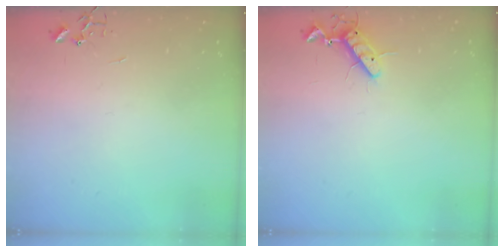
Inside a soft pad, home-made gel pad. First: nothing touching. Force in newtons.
{"total": 8.5, "press": 8.4, "slide": 1.5}